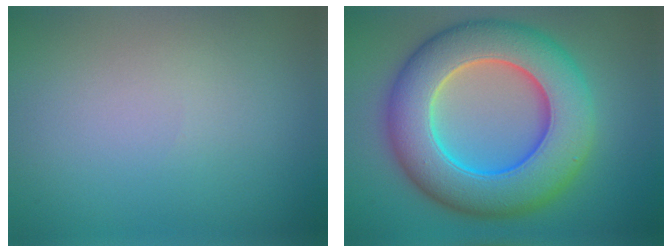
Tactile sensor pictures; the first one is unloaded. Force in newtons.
{"total": 12.3, "press": 12.3, "slide": 0.2}